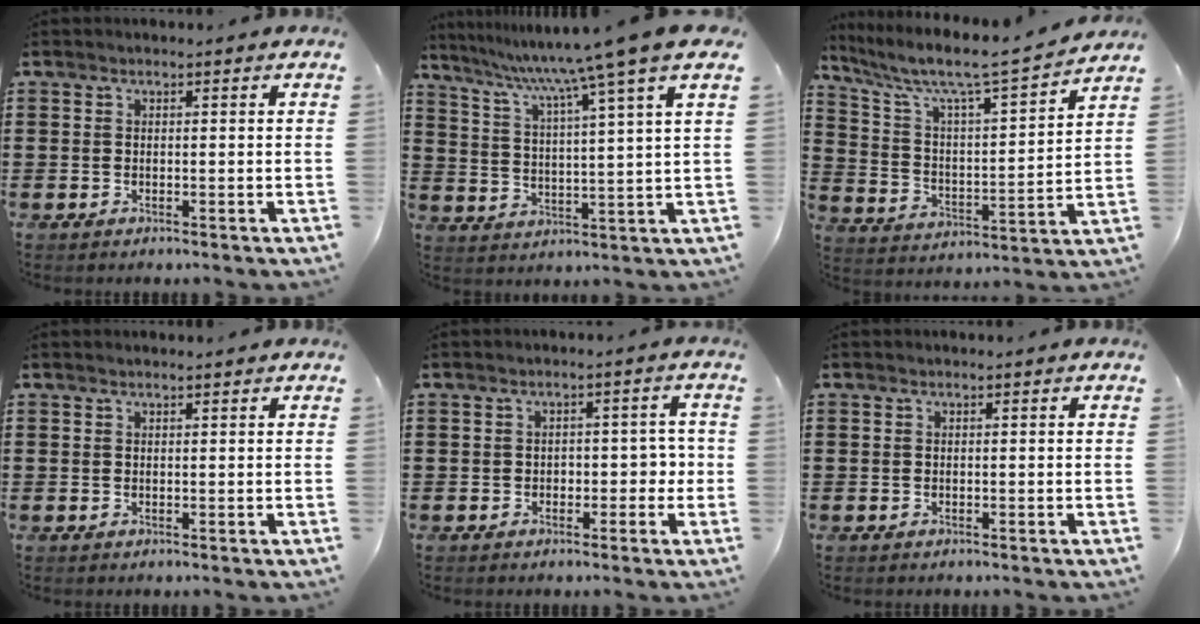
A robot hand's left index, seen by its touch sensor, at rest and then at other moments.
{"total": 8.8, "force": [6.7, -1.9, 5.4], "torque": [-0.130, -0.040, 0.099]}
{"total": 6.5, "force": [5.7, 0.3, 3.1], "torque": [-0.092, -0.051, 0.087]}
{"total": 0.5, "force": [0.4, 0.0, 0.3], "torque": [-0.006, -0.002, 0.009]}
{"total": 3.1, "force": [-0.6, 2.0, 2.3], "torque": [-0.038, 0.004, -0.020]}
{"total": 0.0}